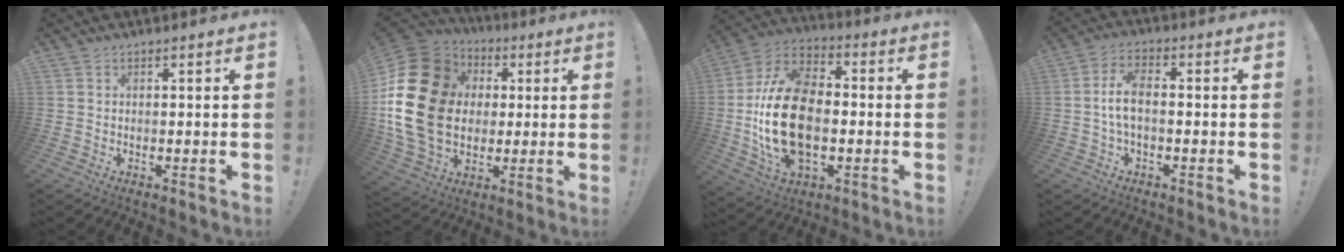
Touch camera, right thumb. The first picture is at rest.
{"total": 24.6, "force": [1.6, 19.1, 15.4], "torque": [-0.287, 0.006, 0.053]}
{"total": 23.9, "force": [-2.9, 15.1, 18.3], "torque": [-0.343, 0.017, -0.040]}
{"total": 6.8, "force": [-0.8, 2.8, 6.1], "torque": [-0.129, 0.004, -0.014]}